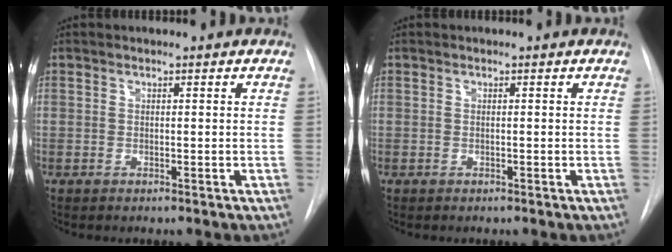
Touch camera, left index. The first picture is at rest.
{"total": 0.0}